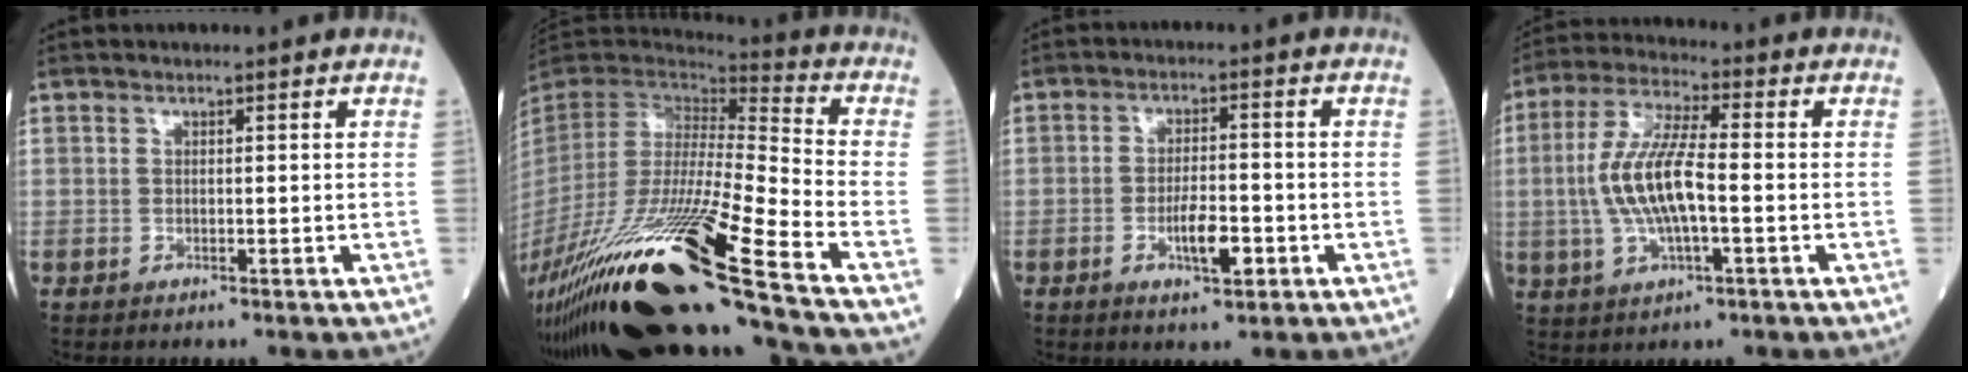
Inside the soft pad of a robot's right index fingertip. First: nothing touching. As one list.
[{"total": 29.3, "force": [-18.8, -0.1, 22.5], "torque": [-0.418, -0.076, -0.347]}, {"total": 5.5, "force": [-2.0, 1.5, 4.9], "torque": [-0.088, -0.001, -0.032]}, {"total": 10.7, "force": [-0.9, 2.6, 10.3], "torque": [-0.219, 0.006, -0.017]}]